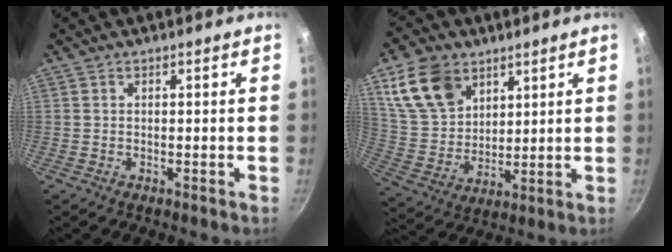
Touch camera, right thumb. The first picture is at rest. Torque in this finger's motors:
{"motor_torque": [-0.23, 2.51, 0.72, 1.06, 0.14]}